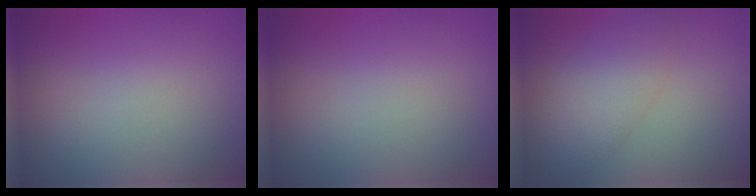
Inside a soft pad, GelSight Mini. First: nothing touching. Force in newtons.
{"total": 0.0}
{"total": 4.7, "press": 4.7, "slide": 0.1}